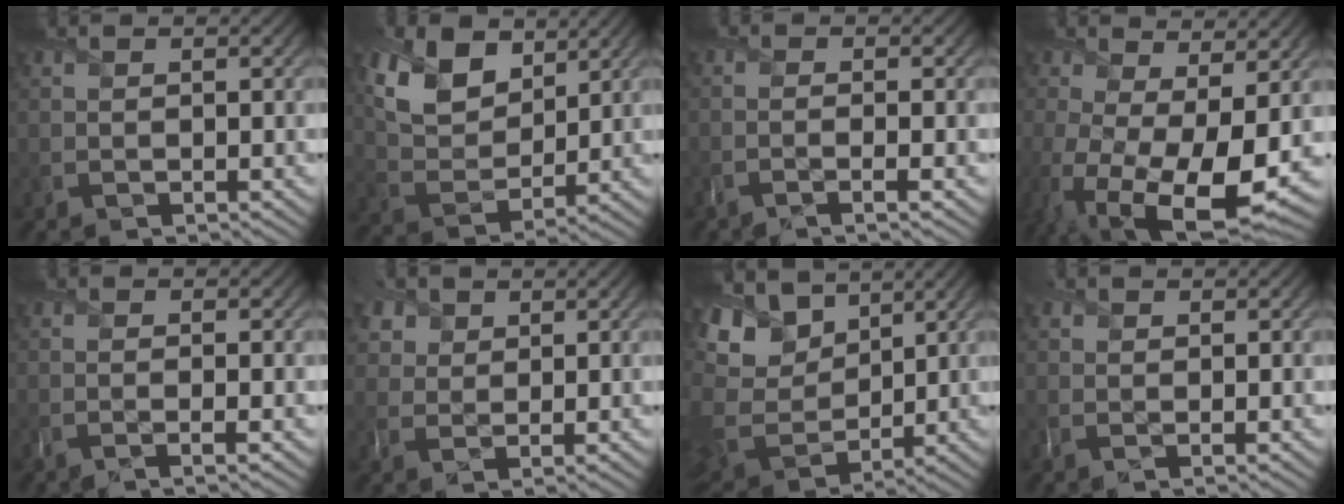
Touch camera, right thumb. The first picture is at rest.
{"total": 9.2, "force": [5.0, 5.5, 5.3], "torque": [-0.135, -0.001, 0.089]}
{"total": 2.1, "force": [-1.0, 0.2, 1.8], "torque": [-0.029, 0.005, -0.032]}
{"total": 15.0, "force": [-3.1, 7.5, 12.7], "torque": [-0.257, -0.056, -0.023]}
{"total": 1.6, "force": [-0.7, 0.1, 1.5], "torque": [-0.026, 0.003, -0.021]}
{"total": 4.3, "force": [2.6, 3.1, 1.5], "torque": [-0.055, -0.006, 0.059]}
{"total": 13.5, "force": [6.6, 8.7, 8.0], "torque": [-0.235, 0.037, 0.130]}
{"total": 0.8, "force": [0.2, 0.7, 0.1], "torque": [-0.001, -0.003, 0.002]}